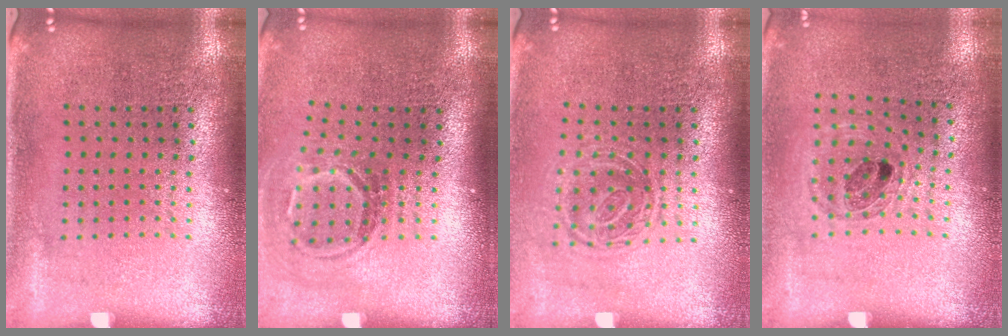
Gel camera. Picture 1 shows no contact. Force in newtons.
{"total": 1.7, "press": 1.2, "slide": 1.3}
{"total": 1.3, "press": 1.0, "slide": 0.8}
{"total": 0.9, "press": 0.9, "slide": 0.1}